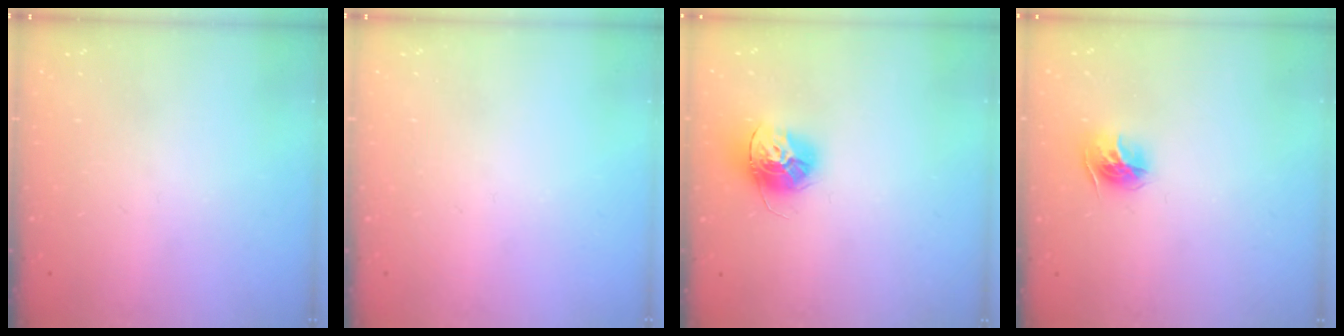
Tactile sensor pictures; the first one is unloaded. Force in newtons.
{"total": 0.0}
{"total": 13.5, "press": 13.5, "slide": 1.0}
{"total": 10.3, "press": 10.3, "slide": 0.6}